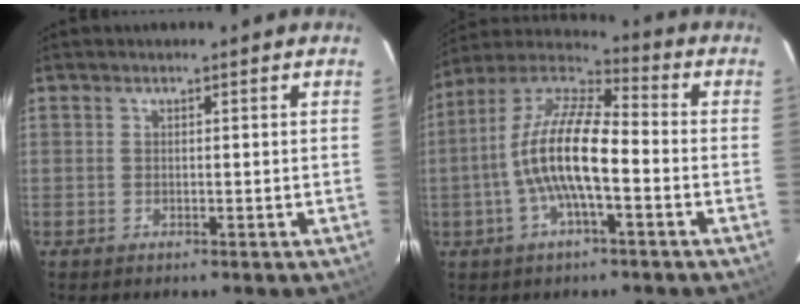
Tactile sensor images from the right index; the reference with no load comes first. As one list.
[{"total": 13.5, "force": [-3.0, 3.7, 12.6], "torque": [-0.247, 0.005, -0.062]}]